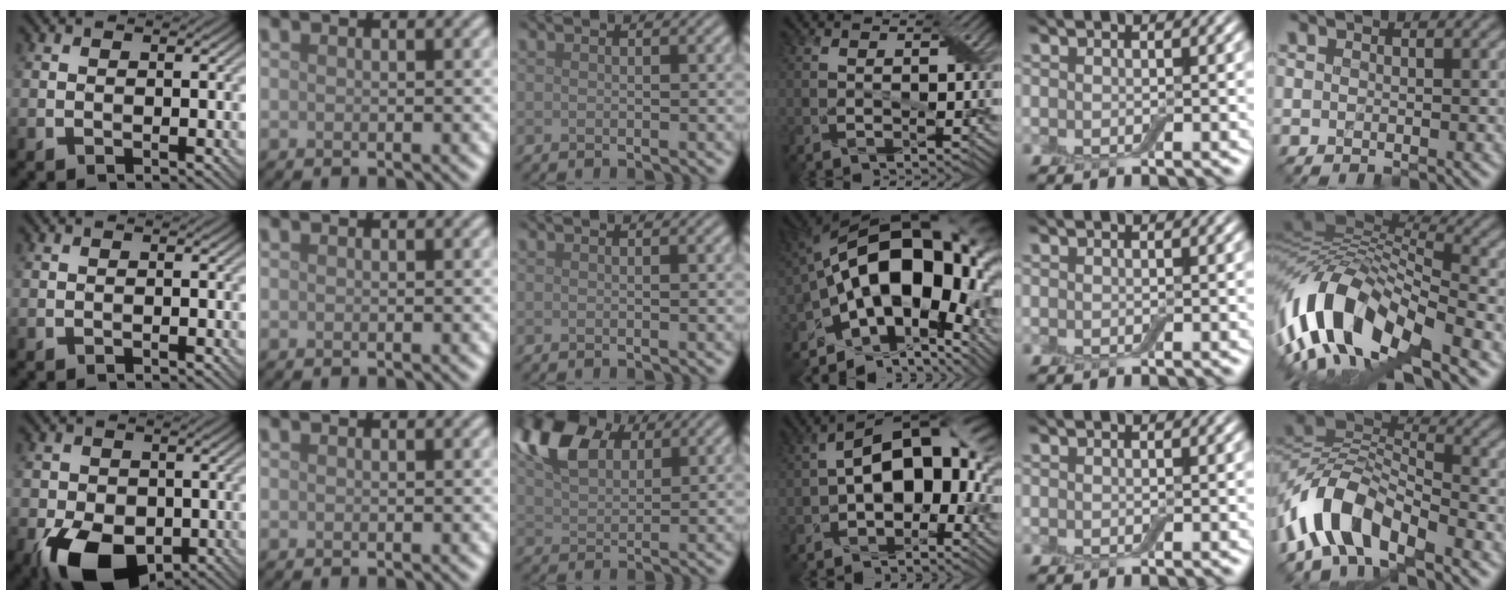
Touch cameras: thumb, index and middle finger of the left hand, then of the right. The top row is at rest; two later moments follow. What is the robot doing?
{"motion": "extract", "object": "airpods case & airpods"}